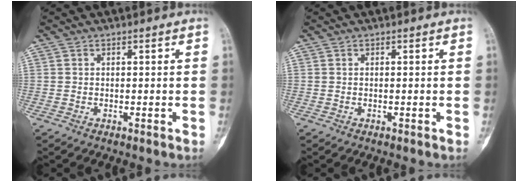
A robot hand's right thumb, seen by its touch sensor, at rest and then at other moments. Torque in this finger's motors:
{"motor_torque": [0.21, 0.07, -0.09, 0.03, -0.04]}